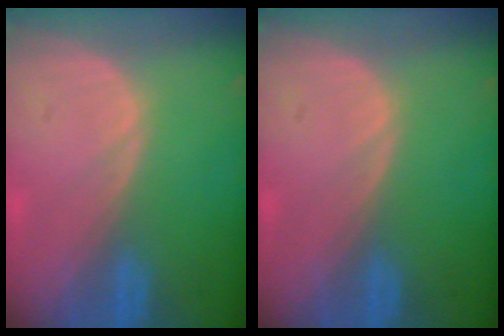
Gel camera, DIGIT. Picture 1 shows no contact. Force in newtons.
{"total": 0.0}